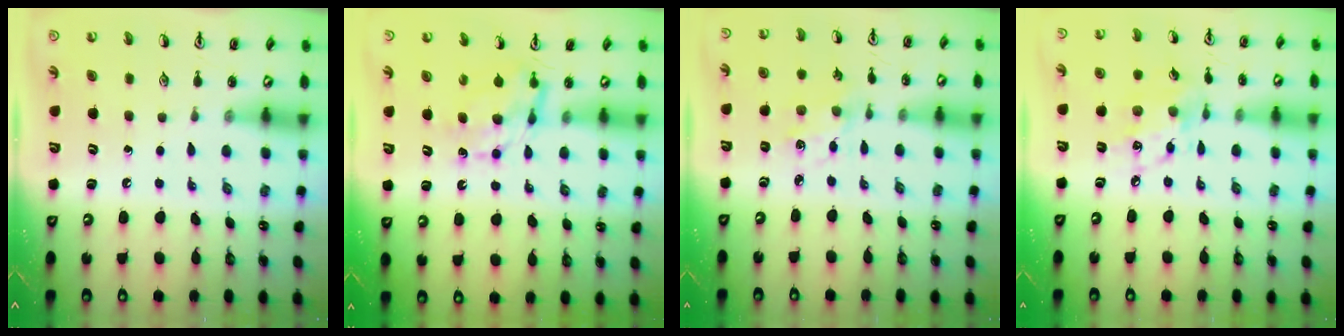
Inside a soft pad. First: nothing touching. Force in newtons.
{"total": 6.9, "press": 6.9, "slide": 0.2}
{"total": 1.9, "press": 1.8, "slide": 0.5}
{"total": 10.8, "press": 10.8, "slide": 0.7}